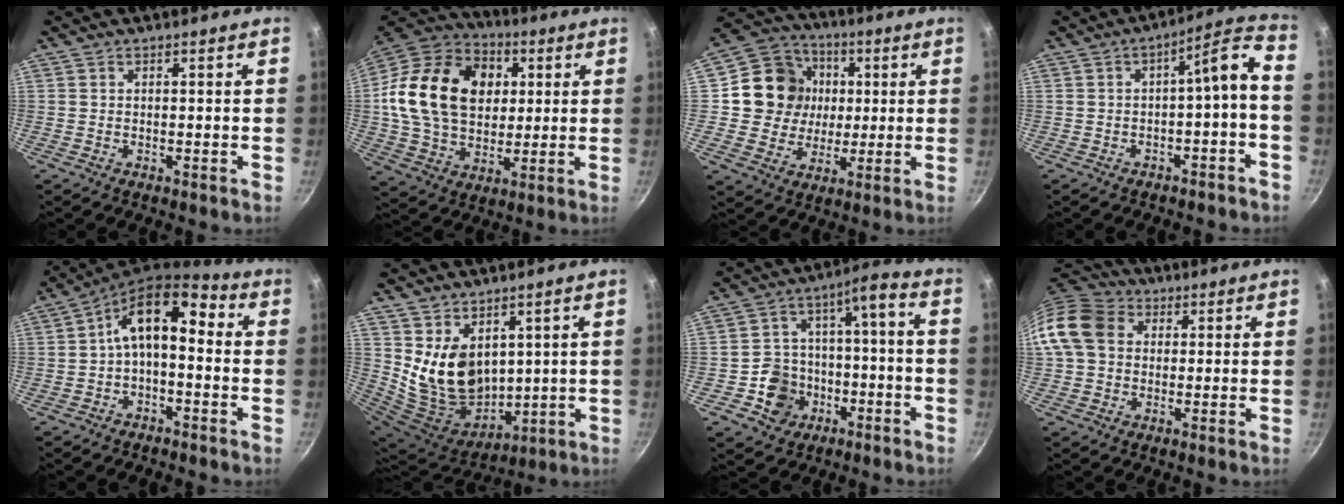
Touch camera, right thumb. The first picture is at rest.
{"total": 24.0, "force": [4.4, 17.7, 15.7], "torque": [-0.252, 0.013, 0.072]}
{"total": 14.6, "force": [2.0, 13.4, 5.3], "torque": [-0.068, 0.014, 0.025]}
{"total": 8.3, "force": [-2.4, 2.4, 7.5], "torque": [-0.114, 0.059, -0.026]}
{"total": 10.8, "force": [0.1, 6.1, 9.0], "torque": [-0.144, 0.046, -0.016]}
{"total": 14.7, "force": [5.3, 10.5, 8.8], "torque": [-0.134, -0.058, 0.125]}
{"total": 11.7, "force": [-4.5, 9.2, 5.7], "torque": [-0.079, 0.063, -0.058]}
{"total": 11.8, "force": [1.9, 9.6, 6.6], "torque": [-0.107, 0.023, 0.017]}